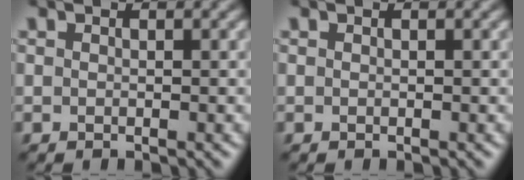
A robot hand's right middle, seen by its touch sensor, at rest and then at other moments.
{"total": 0.0}